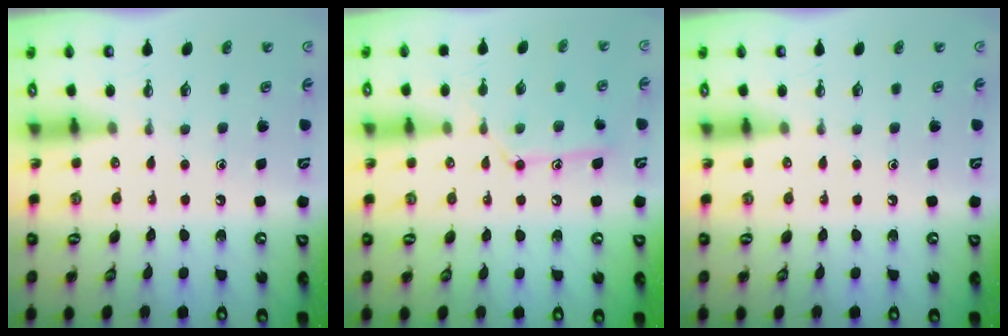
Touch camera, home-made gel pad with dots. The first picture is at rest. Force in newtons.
{"total": 11.6, "press": 11.6, "slide": 0.7}
{"total": 0.0}